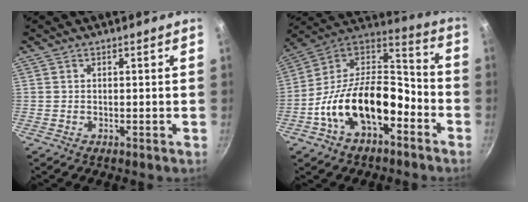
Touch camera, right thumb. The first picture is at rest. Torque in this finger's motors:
{"motor_torque": [0.97, 0.96, 1.40, -1.37, 0.55]}